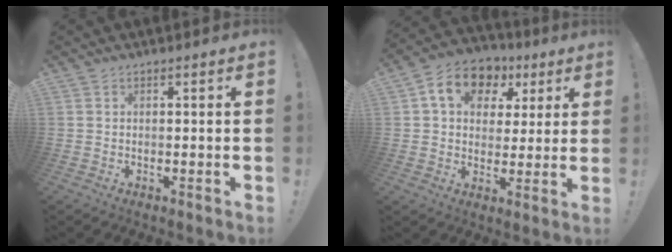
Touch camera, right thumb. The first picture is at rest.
{"total": 13.3, "force": [5.4, 9.9, 7.0], "torque": [-0.109, -0.011, 0.103]}